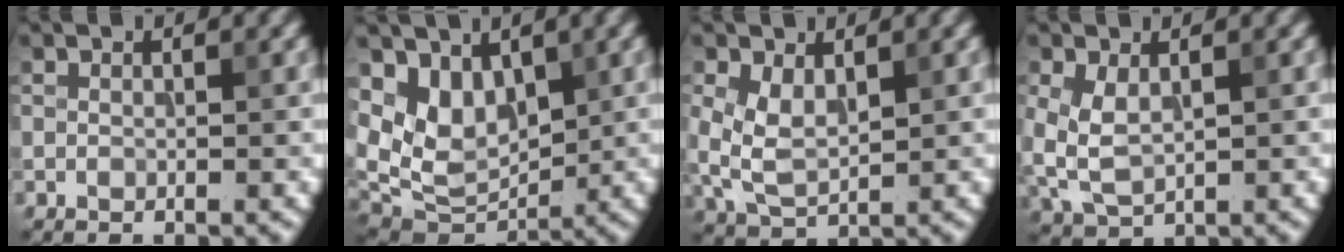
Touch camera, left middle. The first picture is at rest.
{"total": 6.0, "force": [2.4, 3.9, 3.8], "torque": [-0.071, -0.016, 0.045]}
{"total": 4.0, "force": [0.8, 2.4, 3.1], "torque": [-0.079, 0.002, 0.020]}
{"total": 3.6, "force": [0.5, 2.2, 2.9], "torque": [-0.071, 0.002, 0.015]}